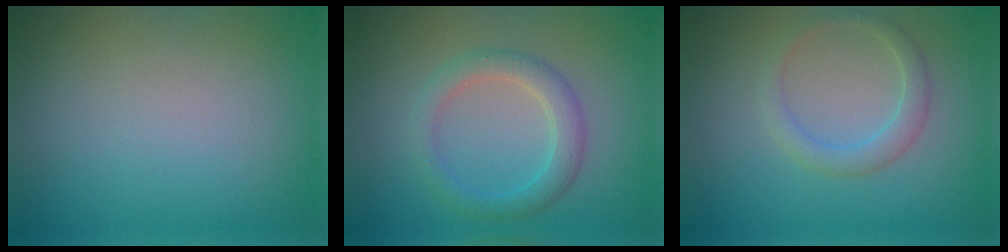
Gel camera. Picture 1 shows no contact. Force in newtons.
{"total": 3.1, "press": 3.1, "slide": 0.0}
{"total": 2.2, "press": 2.2, "slide": 0.2}